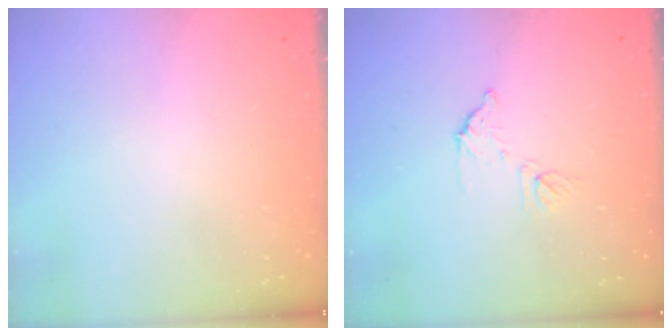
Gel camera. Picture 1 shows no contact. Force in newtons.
{"total": 7.2, "press": 7.2, "slide": 0.3}